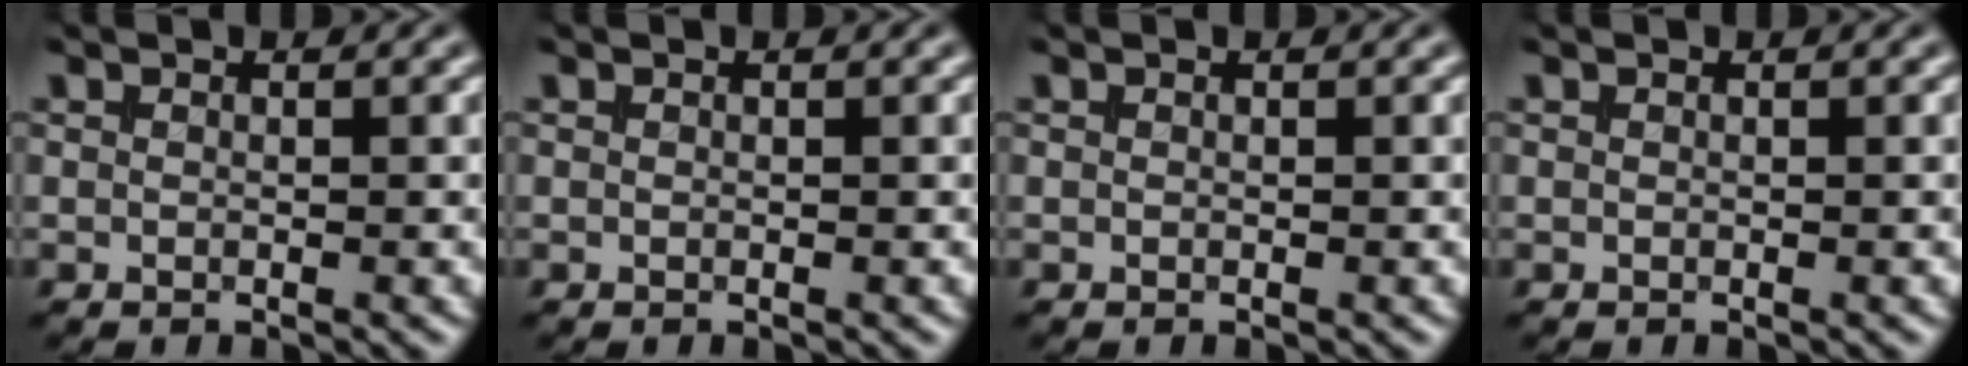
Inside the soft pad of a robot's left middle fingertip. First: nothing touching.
{"total": 0.0}
{"total": 0.0}
{"total": 0.0}